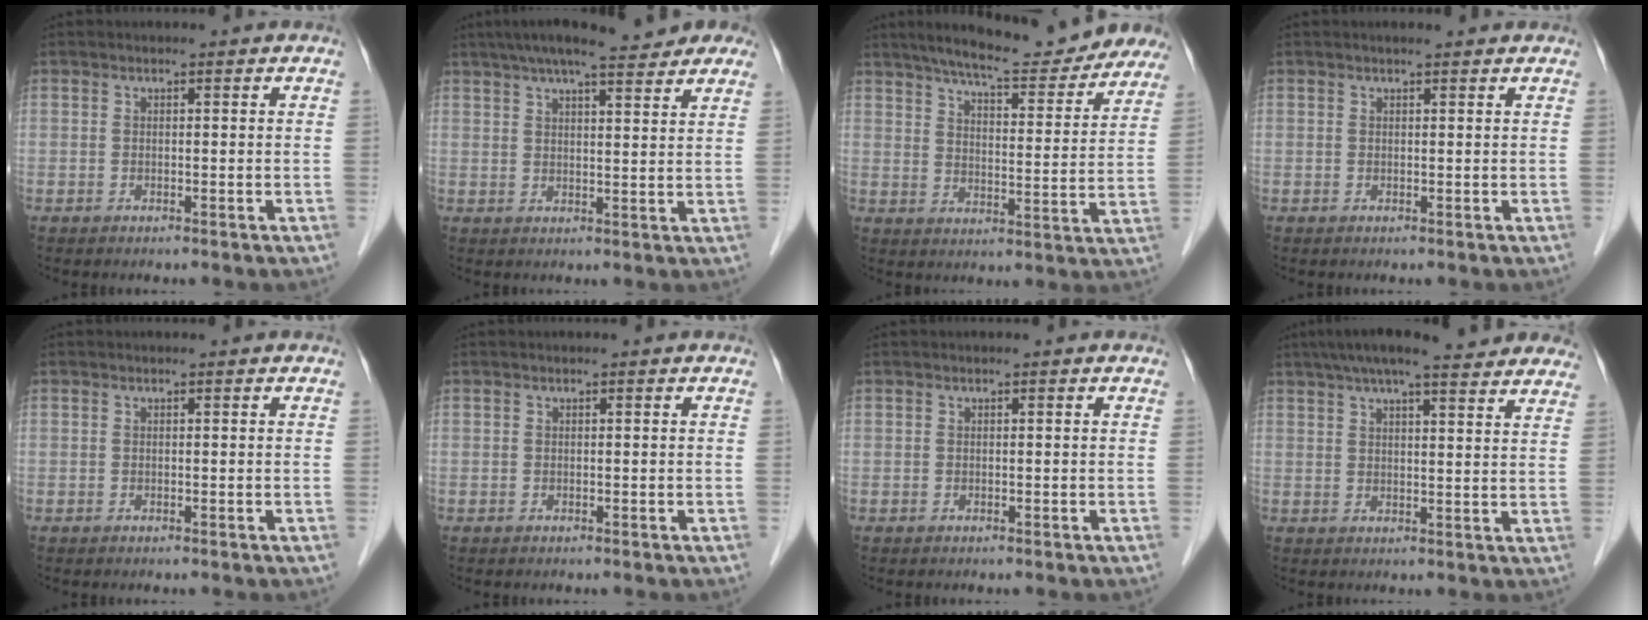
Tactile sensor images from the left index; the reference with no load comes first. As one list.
[{"total": 14.7, "force": [11.9, 2.4, 8.2], "torque": [-0.126, 0.036, 0.156]}, {"total": 17.7, "force": [15.7, 3.0, 7.6], "torque": [-0.104, -0.007, 0.206]}, {"total": 1.9, "force": [1.7, 0.2, 0.9], "torque": [-0.012, 0.012, 0.023]}, {"total": 0.0}, {"total": 0.0}, {"total": 0.0}, {"total": 18.4, "force": [15.5, 2.5, 9.7], "torque": [-0.146, 0.046, 0.199]}]